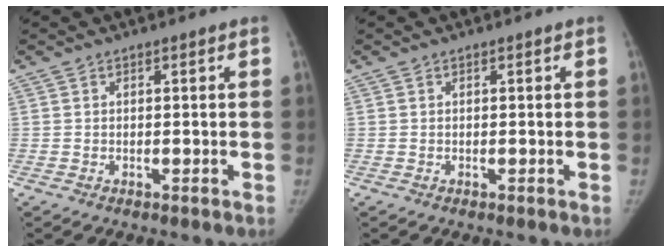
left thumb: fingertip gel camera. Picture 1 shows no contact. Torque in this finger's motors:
{"motor_torque": [0.00, 0.00, 0.10, 0.00, 0.00]}